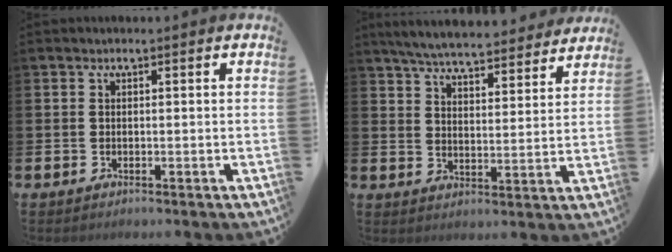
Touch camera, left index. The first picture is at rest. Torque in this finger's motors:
{"motor_torque": [1.01, -1.14, 1.00, 0.21]}